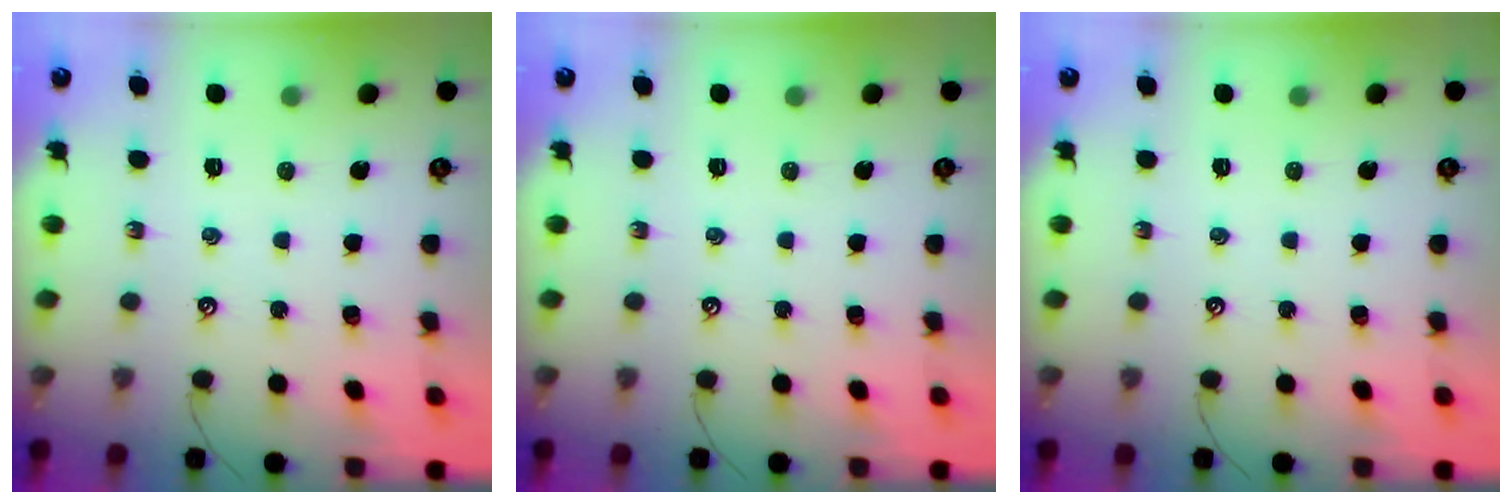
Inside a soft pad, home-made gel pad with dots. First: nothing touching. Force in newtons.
{"total": 0.0}
{"total": 0.0}